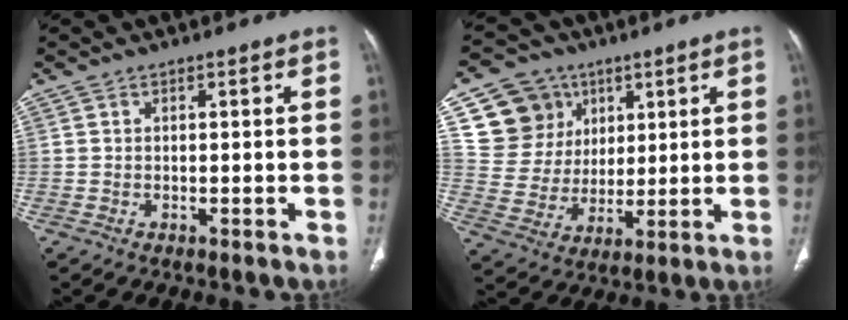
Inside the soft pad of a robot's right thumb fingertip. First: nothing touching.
{"total": 13.4, "force": [5.8, 11.6, 3.5], "torque": [-0.027, -0.011, 0.115]}